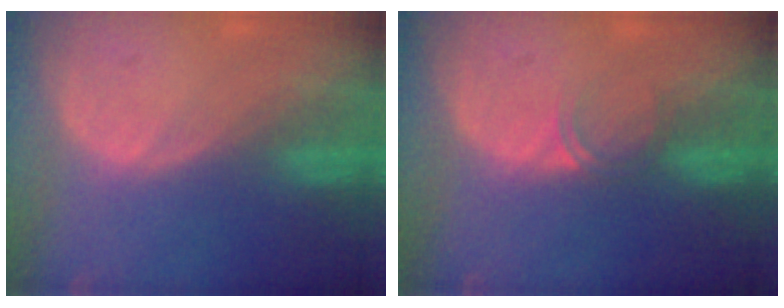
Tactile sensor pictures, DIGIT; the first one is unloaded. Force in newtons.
{"total": 1.8, "press": 1.5, "slide": 1.1}